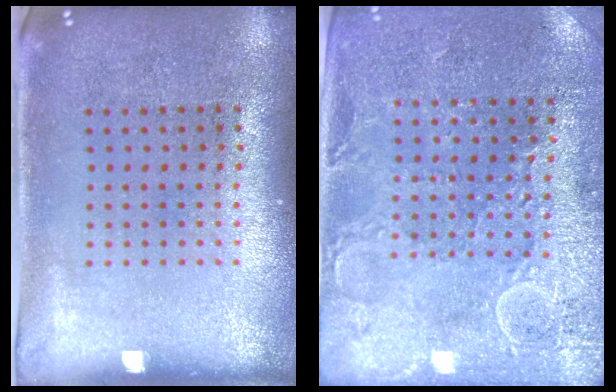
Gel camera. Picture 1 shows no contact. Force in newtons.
{"total": 2.8, "press": 2.8, "slide": 0.5}